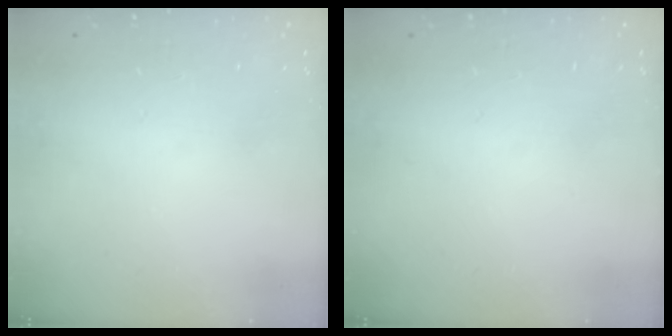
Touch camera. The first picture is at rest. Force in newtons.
{"total": 0.0}